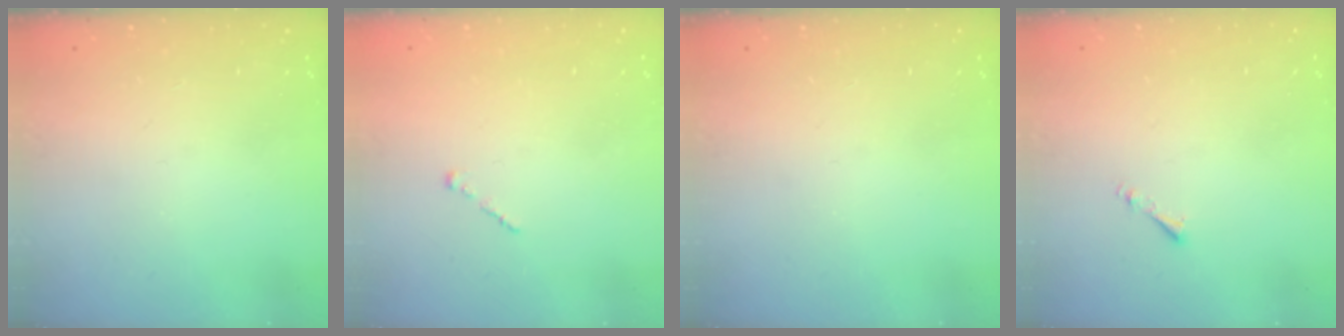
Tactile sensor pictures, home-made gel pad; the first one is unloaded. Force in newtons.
{"total": 0.0}
{"total": 0.0}
{"total": 0.8, "press": 0.7, "slide": 0.3}